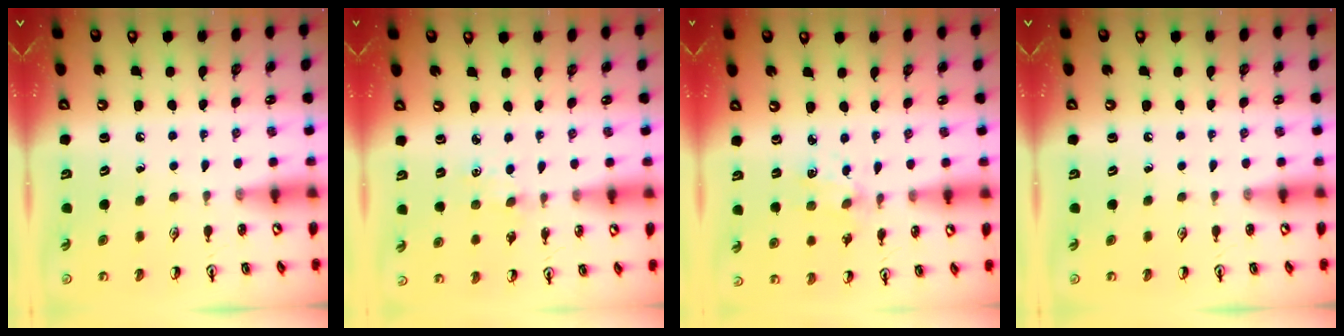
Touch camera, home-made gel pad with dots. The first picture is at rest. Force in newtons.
{"total": 0.7, "press": 0.7, "slide": 0.1}
{"total": 2.3, "press": 2.3, "slide": 0.5}
{"total": 0.0}